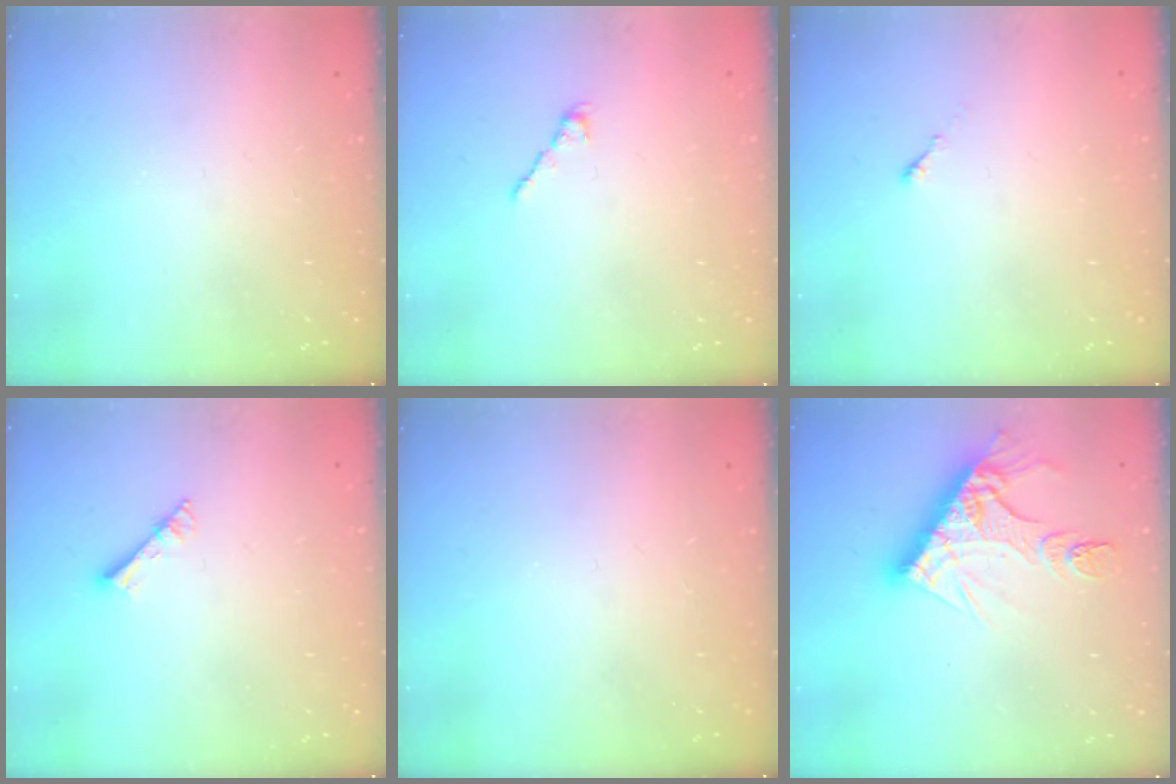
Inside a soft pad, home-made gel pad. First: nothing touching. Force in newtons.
{"total": 1.7, "press": 1.5, "slide": 0.6}
{"total": 0.0}
{"total": 4.1, "press": 4.1, "slide": 0.4}
{"total": 0.0}
{"total": 13.5, "press": 13.4, "slide": 1.2}